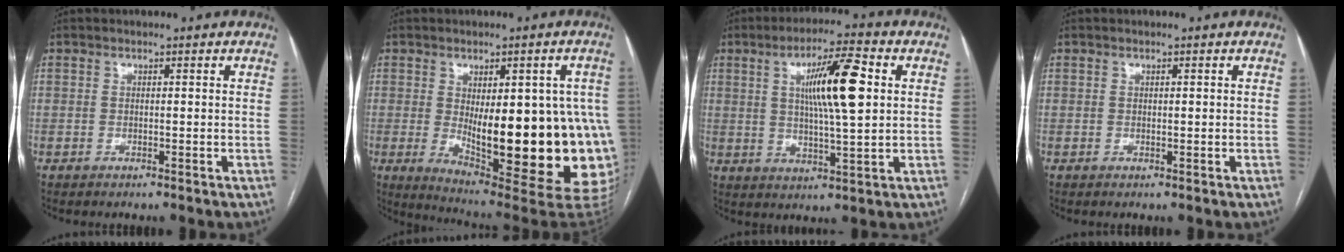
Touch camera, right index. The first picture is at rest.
{"total": 24.1, "force": [-2.5, 6.3, 23.1], "torque": [-0.215, -0.010, -0.011]}
{"total": 11.5, "force": [2.7, 1.3, 11.1], "torque": [-0.187, 0.008, 0.044]}
{"total": 0.0}